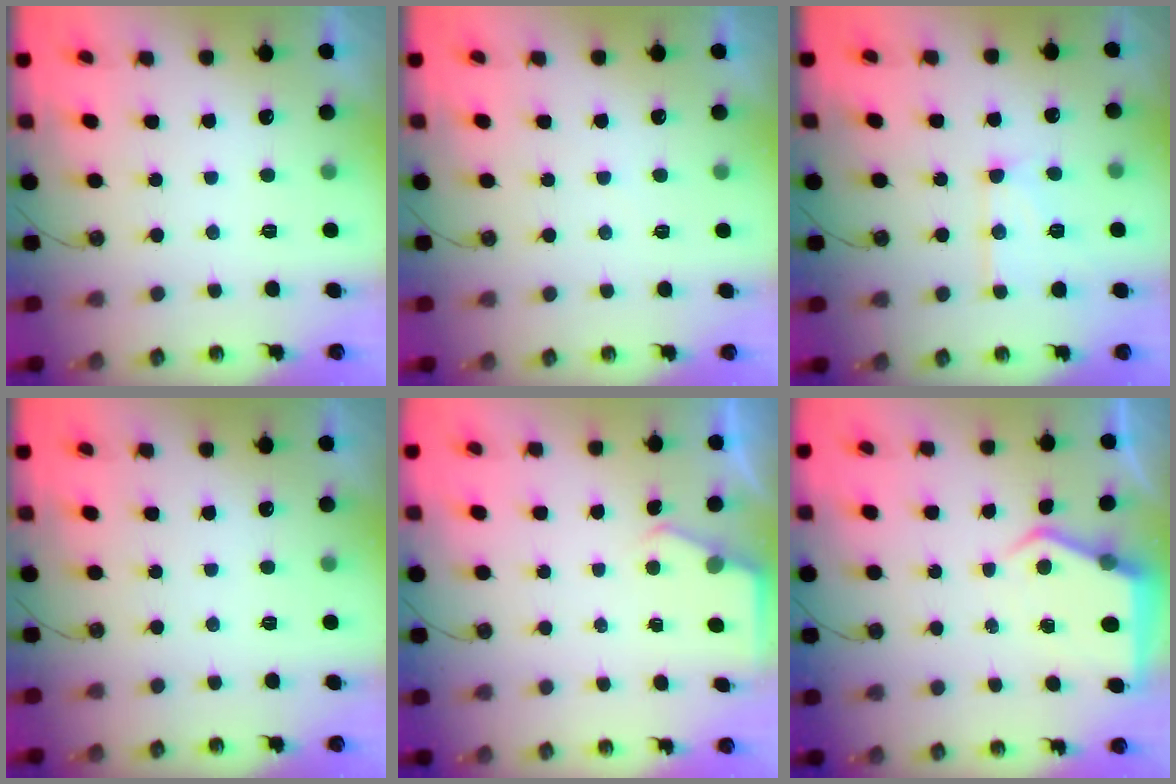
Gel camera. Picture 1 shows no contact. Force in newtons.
{"total": 3.8, "press": 3.7, "slide": 0.5}
{"total": 9.6, "press": 9.6, "slide": 0.9}
{"total": 0.0}
{"total": 2.3, "press": 2.3, "slide": 0.3}
{"total": 7.1, "press": 7.1, "slide": 0.7}